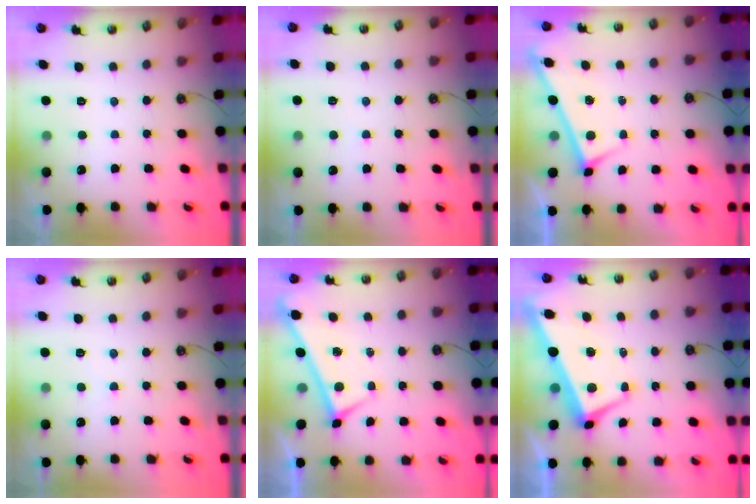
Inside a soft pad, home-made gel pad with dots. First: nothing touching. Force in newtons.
{"total": 2.9, "press": 2.9, "slide": 0.3}
{"total": 3.3, "press": 3.3, "slide": 0.3}
{"total": 0.8, "press": 0.8, "slide": 0.2}
{"total": 0.0}
{"total": 1.7, "press": 1.1, "slide": 1.3}